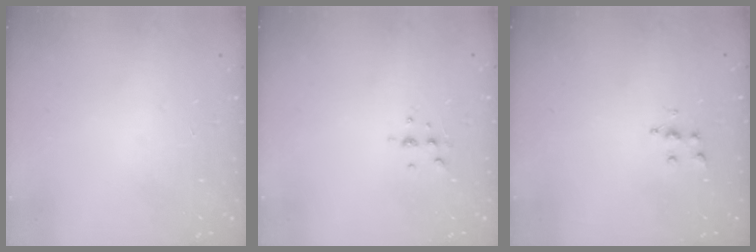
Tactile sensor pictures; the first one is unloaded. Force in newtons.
{"total": 5.2, "press": 5.1, "slide": 0.9}
{"total": 5.9, "press": 5.9, "slide": 0.3}